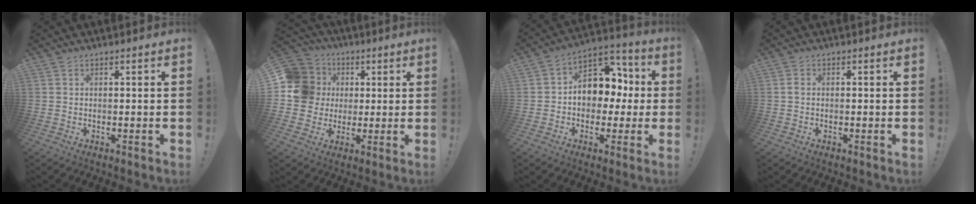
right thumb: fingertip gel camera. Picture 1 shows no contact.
{"total": 14.3, "force": [2.1, 13.1, 5.3], "torque": [-0.099, 0.005, 0.056]}
{"total": 12.0, "force": [0.7, 10.0, 6.6], "torque": [-0.083, 0.005, 0.022]}
{"total": 1.2, "force": [0.0, 0.7, 0.9], "torque": [-0.020, 0.004, 0.000]}